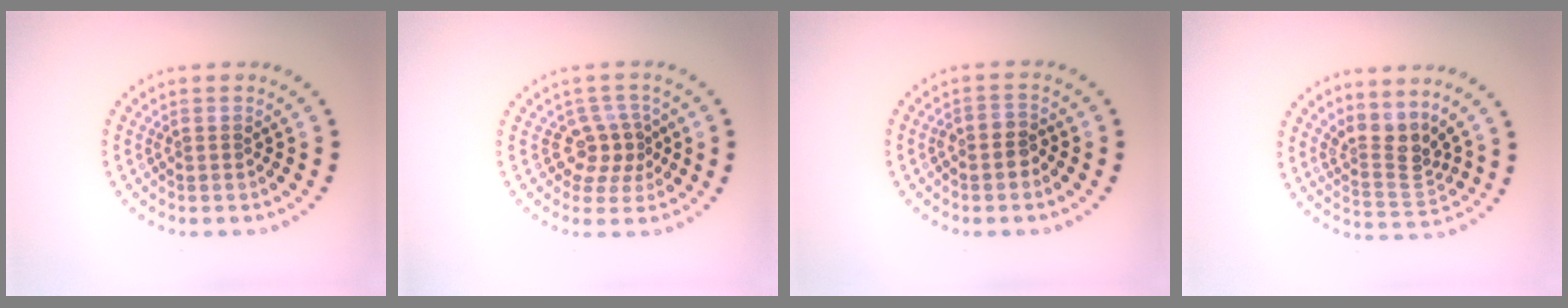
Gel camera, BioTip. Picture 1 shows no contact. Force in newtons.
{"total": 2.8, "press": 2.2, "slide": 1.8}
{"total": 1.3, "press": 1.1, "slide": 0.7}
{"total": 3.1, "press": 2.2, "slide": 2.2}